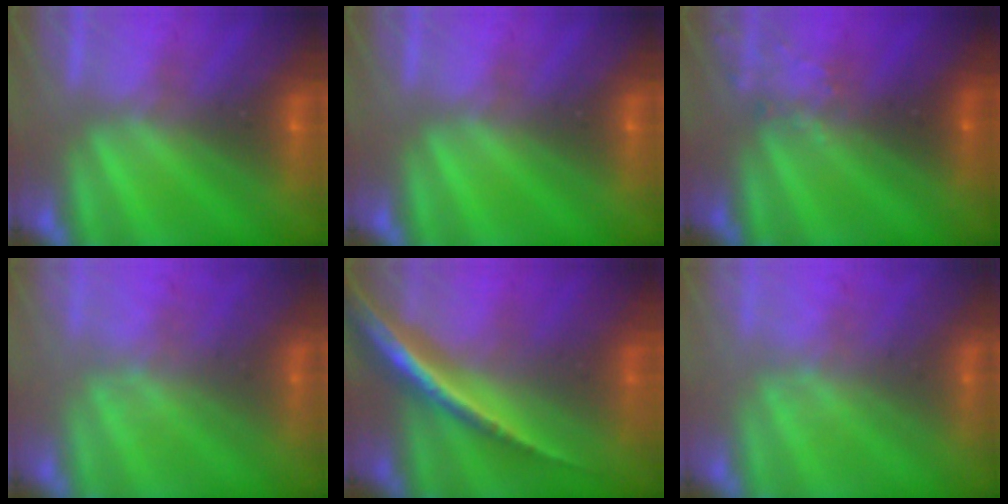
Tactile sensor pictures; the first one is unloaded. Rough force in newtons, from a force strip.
{"total": 0.0}
{"total": 2.4}
{"total": 1.7}
{"total": 2.0}
{"total": 1.7}